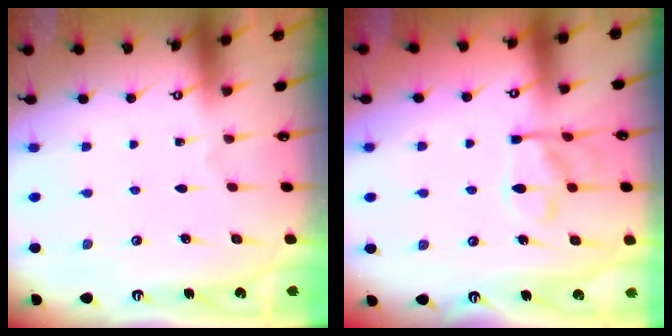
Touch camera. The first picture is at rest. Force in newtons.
{"total": 11.3, "press": 11.2, "slide": 0.8}